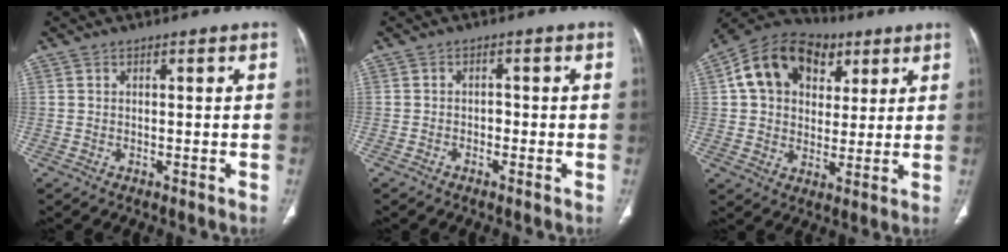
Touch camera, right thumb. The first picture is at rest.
{"total": 1.2, "force": [-0.5, 0.8, 0.7], "torque": [0.001, 0.008, -0.012]}
{"total": 17.1, "force": [6.1, 12.5, 10.0], "torque": [-0.147, 0.009, 0.094]}